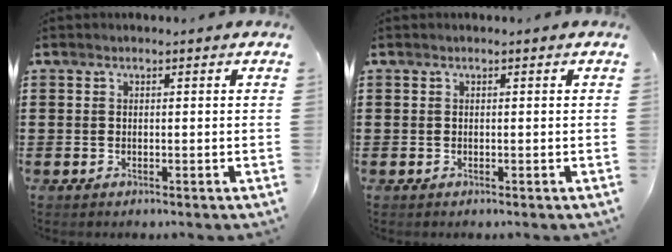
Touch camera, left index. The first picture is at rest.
{"total": 0.0}